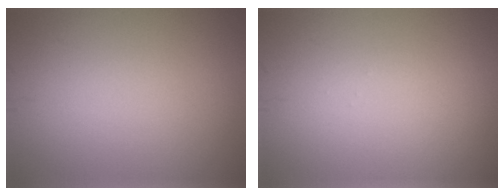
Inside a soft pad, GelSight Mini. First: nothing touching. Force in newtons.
{"total": 0.0}